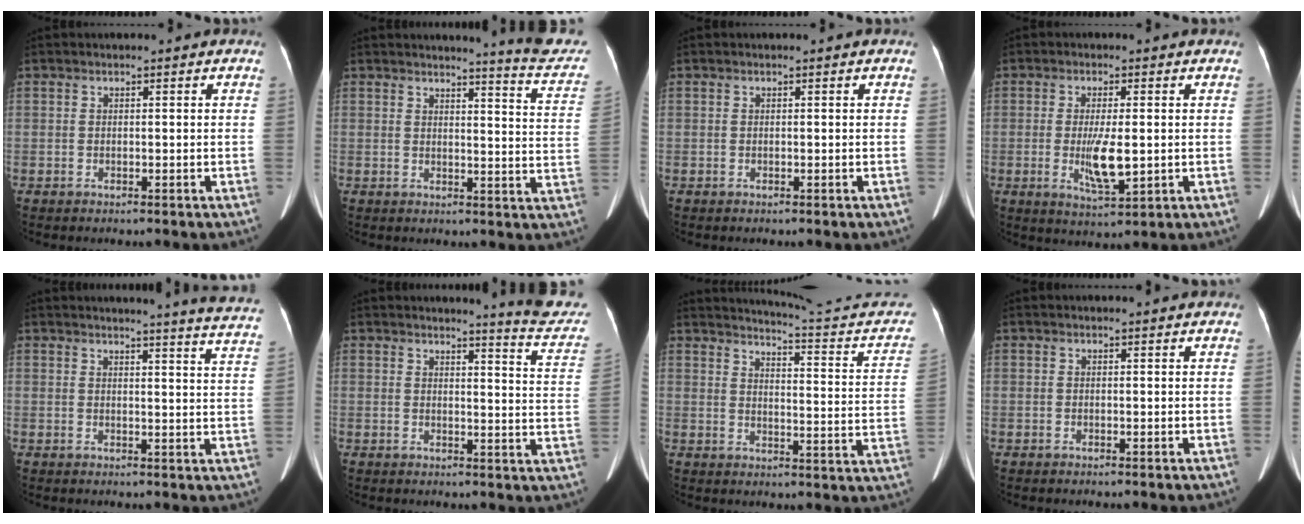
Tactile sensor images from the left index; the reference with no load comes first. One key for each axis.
{"total": 10.6, "fx": 10.3, "fy": -0.4, "fz": 2.4, "tx": -0.017, "ty": -0.070, "tz": 0.097}
{"total": 0.0}
{"total": 5.9, "fx": -0.8, "fy": 1.4, "fz": 5.7, "tx": -0.110, "ty": -0.016, "tz": -0.008}
{"total": 14.5, "fx": 13.9, "fy": -1.2, "fz": 4.0, "tx": -0.048, "ty": -0.093, "tz": 0.134}
{"total": 10.4, "fx": 10.2, "fy": -0.4, "fz": 1.9, "tx": -0.012, "ty": -0.076, "tz": 0.095}
{"total": 17.5, "fx": 16.8, "fy": -0.1, "fz": 4.9, "tx": -0.066, "ty": -0.080, "tz": 0.193}
{"total": 1.7, "fx": 1.7, "fy": 0.0, "fz": 0.4, "tx": -0.009, "ty": 0.011, "tz": 0.021}